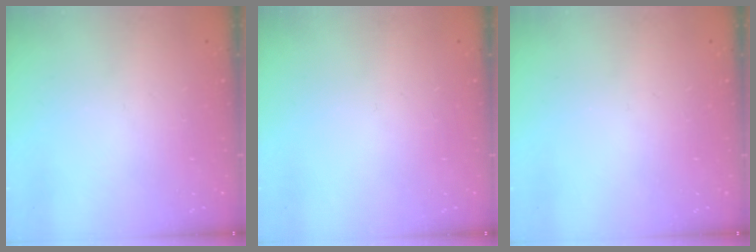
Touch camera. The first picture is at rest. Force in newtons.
{"total": 0.0}
{"total": 0.0}